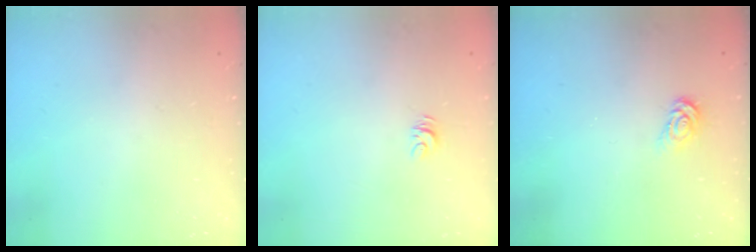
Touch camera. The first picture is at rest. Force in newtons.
{"total": 3.9, "press": 3.9, "slide": 0.3}
{"total": 3.1, "press": 3.1, "slide": 0.4}